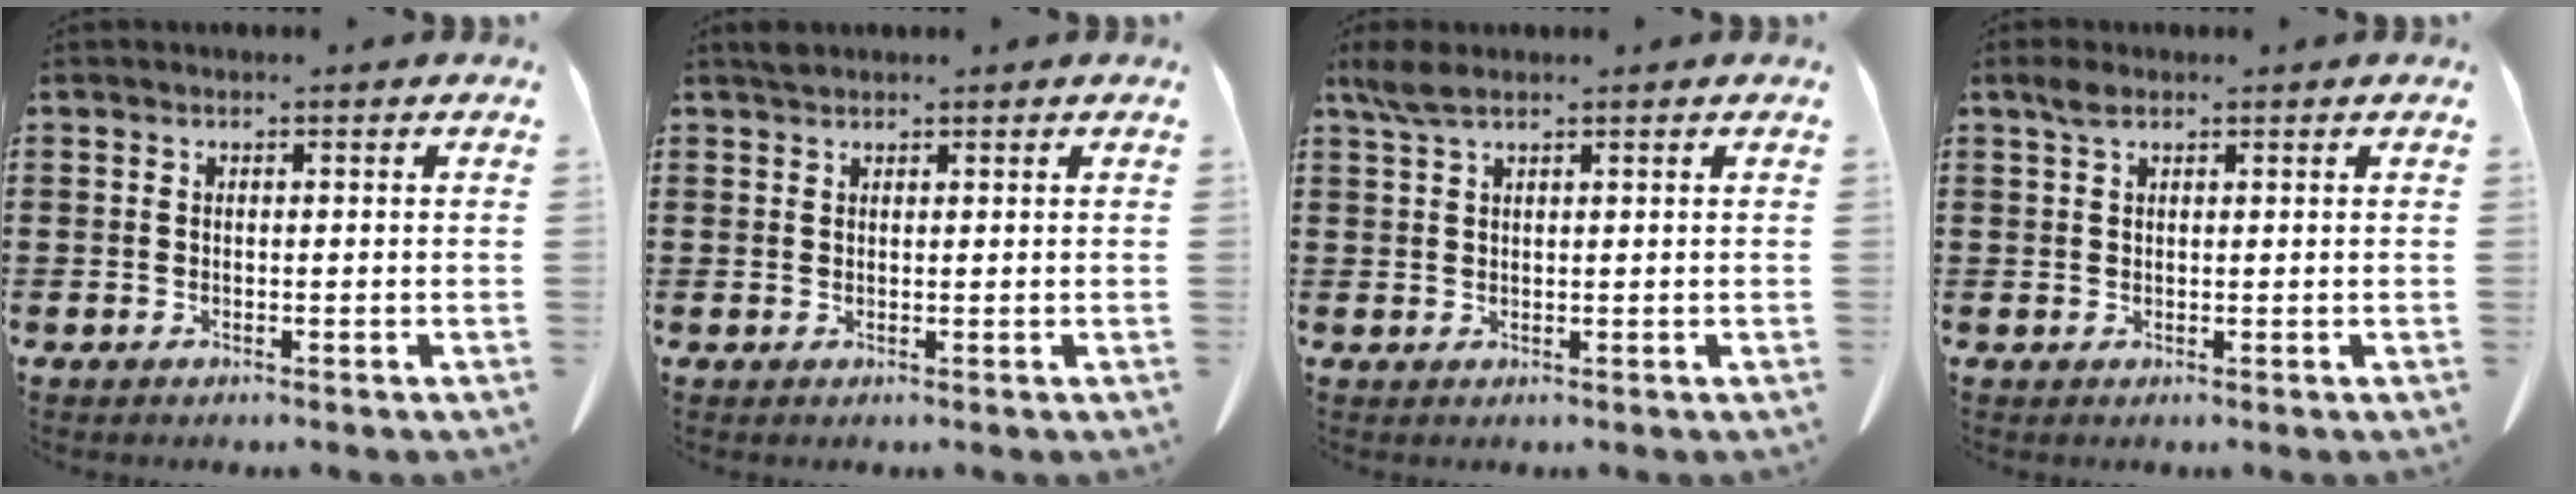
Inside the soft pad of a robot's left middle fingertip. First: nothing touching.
{"total": 1.1, "force": [1.0, 0.2, 0.2], "torque": [-0.008, -0.001, 0.021]}
{"total": 3.2, "force": [2.1, 0.7, 2.3], "torque": [-0.050, 0.001, 0.040]}
{"total": 2.0, "force": [1.1, 0.8, 1.4], "torque": [-0.033, 0.003, 0.020]}